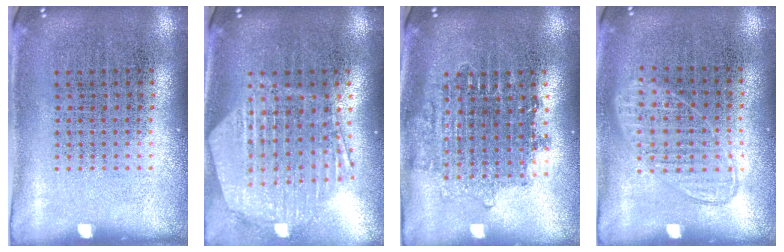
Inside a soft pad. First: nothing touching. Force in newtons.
{"total": 1.4, "press": 1.4, "slide": 0.4}
{"total": 1.6, "press": 1.3, "slide": 0.9}
{"total": 1.0, "press": 0.9, "slide": 0.3}